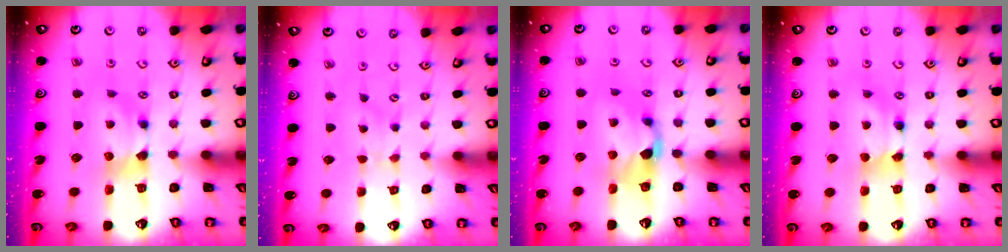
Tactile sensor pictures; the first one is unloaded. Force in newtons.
{"total": 2.8, "press": 2.8, "slide": 0.2}
{"total": 1.7, "press": 1.0, "slide": 1.4}
{"total": 1.6, "press": 1.6, "slide": 0.1}